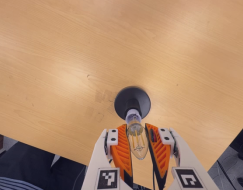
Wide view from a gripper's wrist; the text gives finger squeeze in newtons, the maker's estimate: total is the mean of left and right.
{"total": 21.7, "left": 23.5, "right": 19.9}